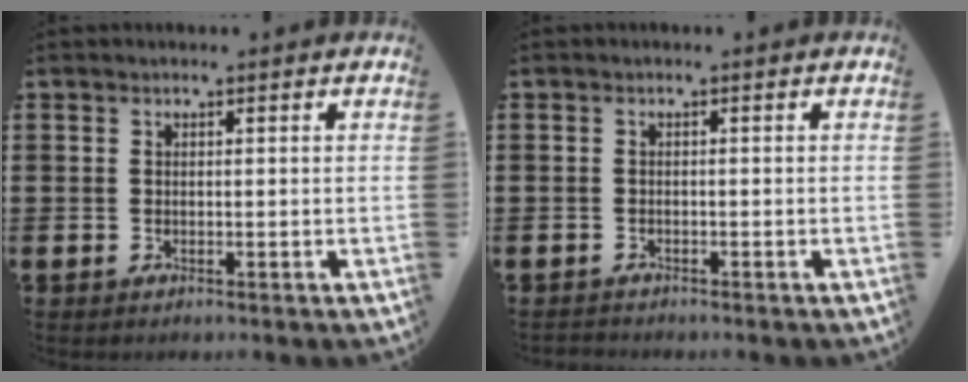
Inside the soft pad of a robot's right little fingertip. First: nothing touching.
{"total": 0.6, "force": [-0.6, 0.1, -0.1], "torque": [-0.001, -0.003, -0.012]}